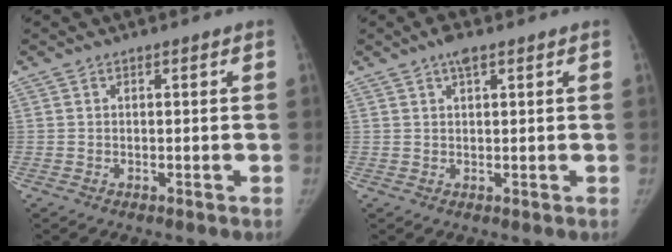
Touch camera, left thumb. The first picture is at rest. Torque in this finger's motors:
{"motor_torque": [0.18, -0.13, 0.48, -0.34, 0.00]}